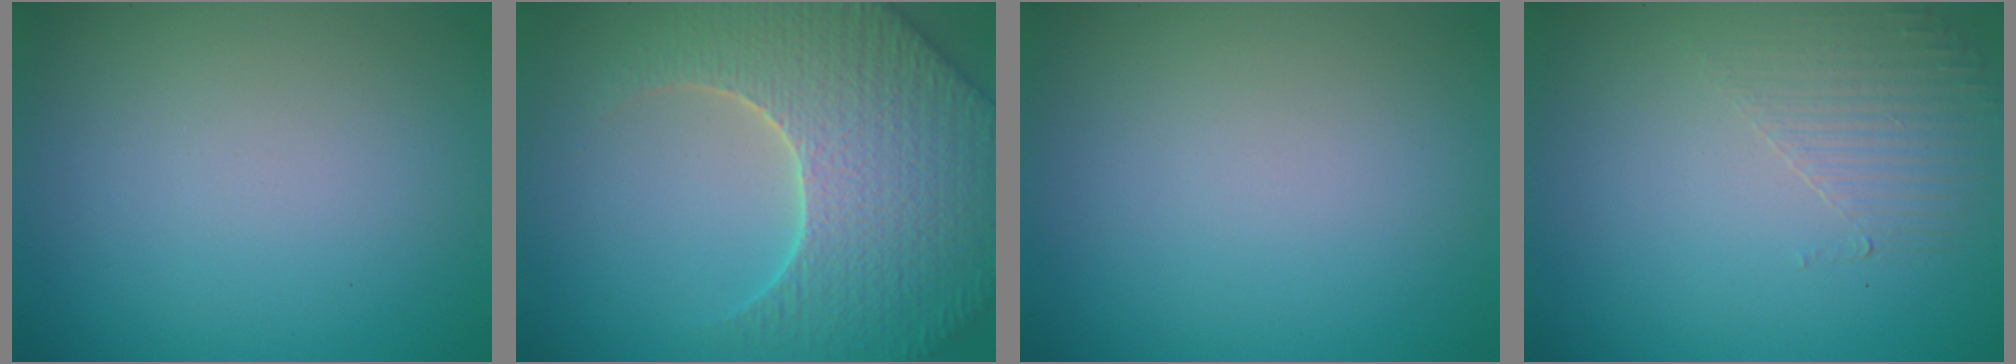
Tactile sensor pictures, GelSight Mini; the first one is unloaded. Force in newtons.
{"total": 7.9, "press": 7.6, "slide": 2.2}
{"total": 0.0}
{"total": 1.6, "press": 0.7, "slide": 1.4}